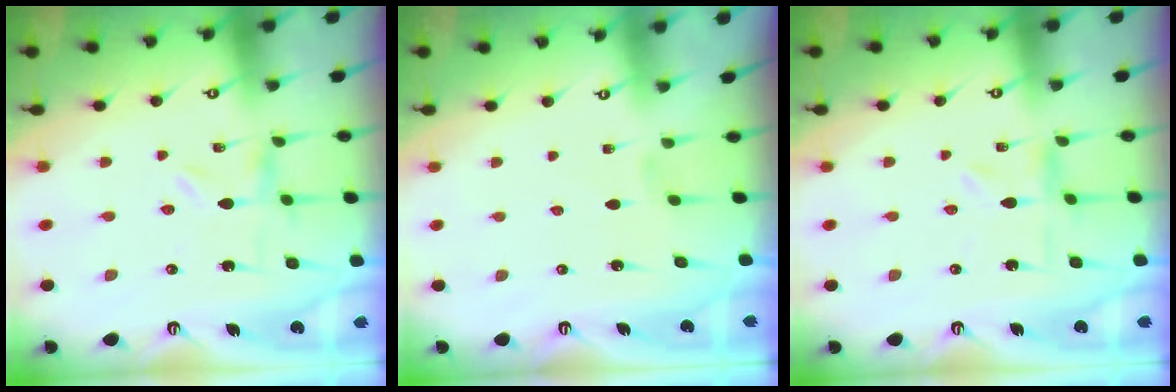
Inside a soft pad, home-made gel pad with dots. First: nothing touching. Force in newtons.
{"total": 1.0, "press": 0.9, "slide": 0.4}
{"total": 2.4, "press": 2.4, "slide": 0.3}